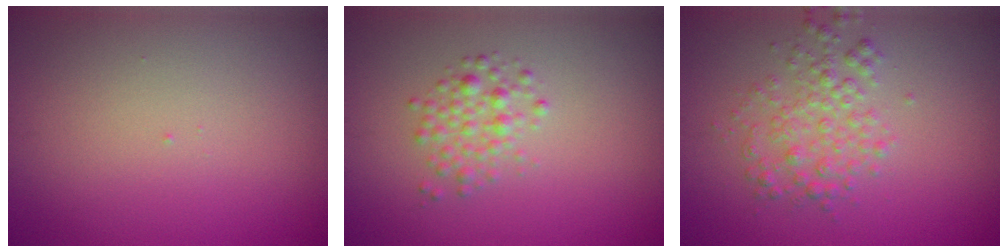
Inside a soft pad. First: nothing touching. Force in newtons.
{"total": 2.1, "press": 2.1, "slide": 0.1}
{"total": 2.9, "press": 2.9, "slide": 0.0}